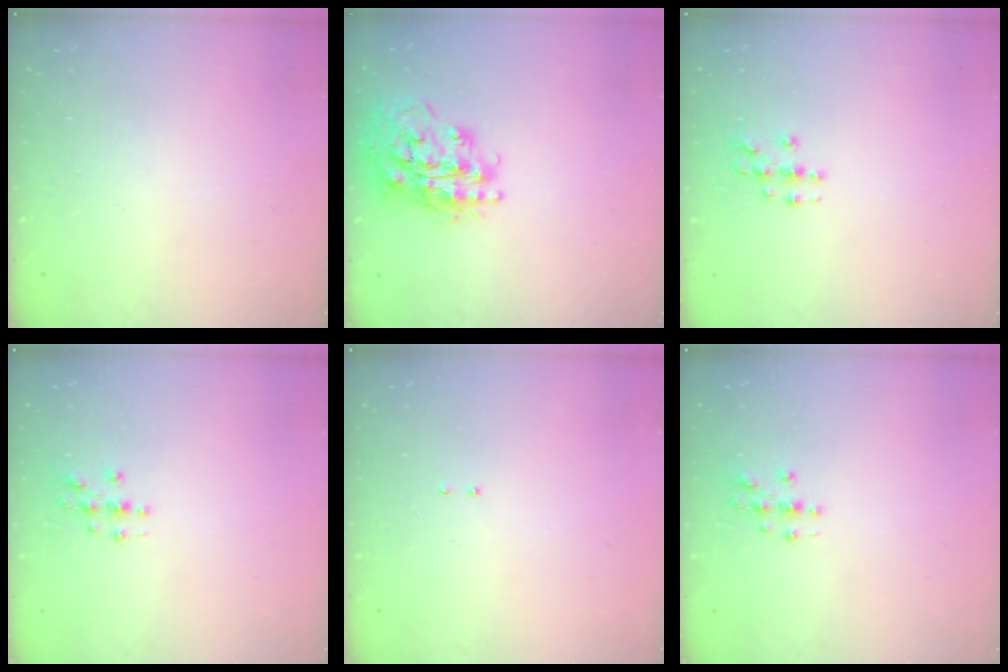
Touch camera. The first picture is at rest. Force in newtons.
{"total": 21.2, "press": 21.1, "slide": 2.1}
{"total": 4.3, "press": 4.3, "slide": 0.6}
{"total": 3.0, "press": 3.0, "slide": 0.3}
{"total": 2.1, "press": 2.0, "slide": 0.6}
{"total": 3.0, "press": 3.0, "slide": 0.3}